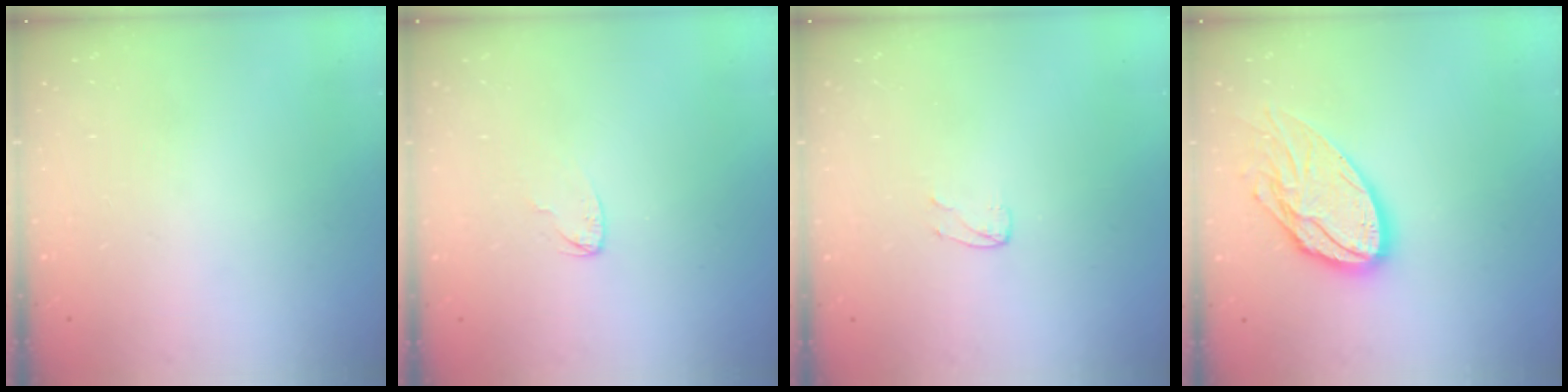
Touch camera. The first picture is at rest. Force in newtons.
{"total": 2.6, "press": 2.6, "slide": 0.3}
{"total": 3.0, "press": 3.0, "slide": 0.3}
{"total": 16.0, "press": 16.0, "slide": 1.6}